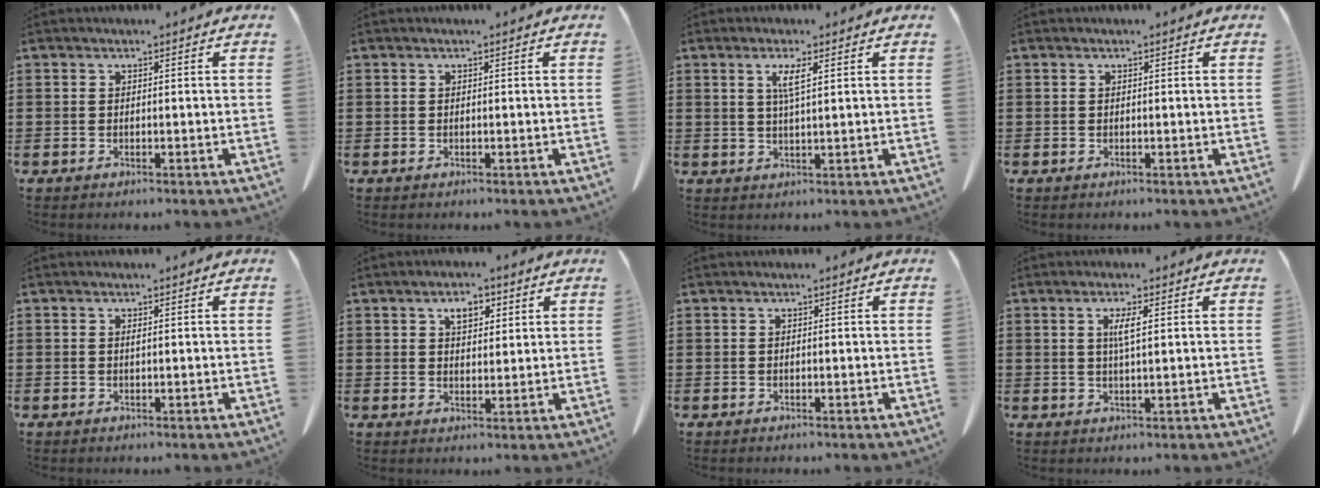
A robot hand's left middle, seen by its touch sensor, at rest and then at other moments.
{"total": 0.0}
{"total": 3.2, "force": [1.2, 0.3, 2.9], "torque": [-0.060, 0.001, 0.019]}
{"total": 0.0}
{"total": 0.0}
{"total": 3.7, "force": [2.1, 2.0, 2.4], "torque": [-0.039, 0.005, 0.031]}
{"total": 0.0}
{"total": 2.9, "force": [0.8, 0.4, 2.7], "torque": [-0.056, 0.003, 0.012]}